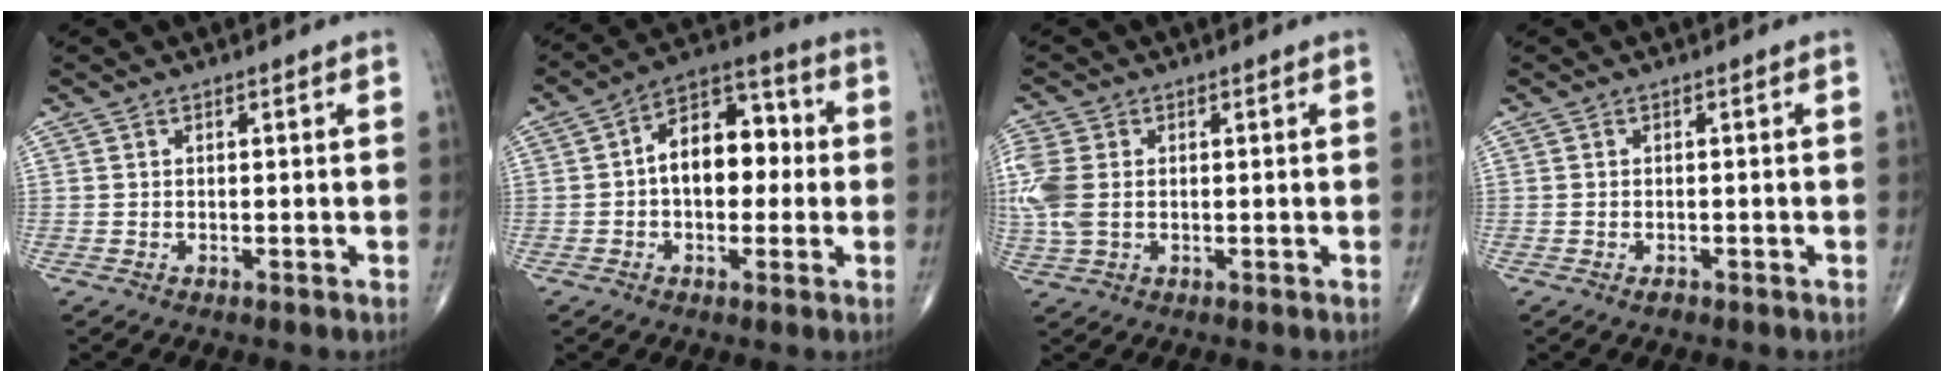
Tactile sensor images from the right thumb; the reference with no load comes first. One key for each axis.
{"total": 12.2, "fx": 0.3, "fy": 7.8, "fz": 9.3, "tx": -0.110, "ty": 0.035, "tz": -0.008}
{"total": 7.7, "fx": 0.3, "fy": 5.2, "fz": 5.7, "tx": -0.161, "ty": 0.008, "tz": 0.010}
{"total": 1.1, "fx": -0.8, "fy": 0.6, "fz": 0.6, "tx": -0.008, "ty": 0.003, "tz": -0.012}